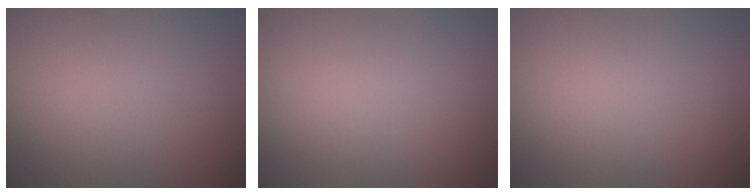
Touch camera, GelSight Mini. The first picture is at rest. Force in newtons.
{"total": 0.0}
{"total": 0.0}